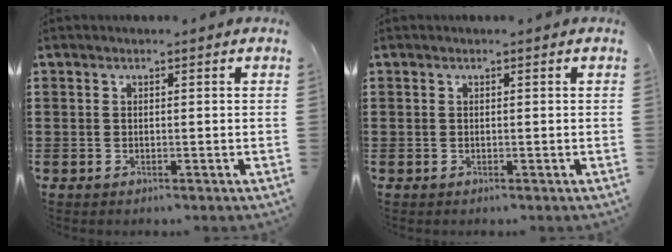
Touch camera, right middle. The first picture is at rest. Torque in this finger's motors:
{"motor_torque": [0.00, 0.00, 0.13, -0.01]}